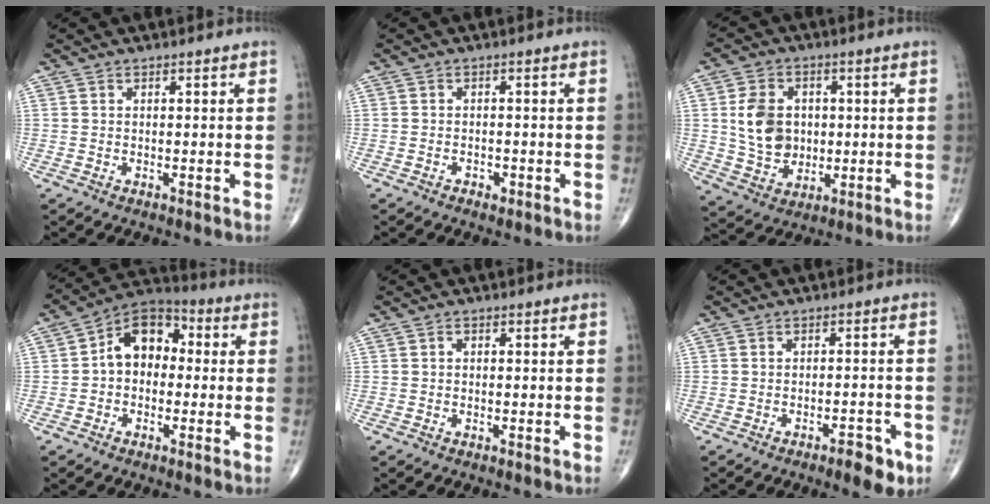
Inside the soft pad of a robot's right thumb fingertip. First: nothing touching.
{"total": 1.4, "force": [-0.8, 0.9, 0.7], "torque": [-0.010, 0.005, -0.012]}
{"total": 10.7, "force": [1.0, 8.5, 6.4], "torque": [-0.089, -0.004, 0.023]}
{"total": 10.7, "force": [0.4, 7.7, 7.5], "torque": [-0.086, 0.036, -0.013]}
{"total": 0.7, "force": [0.0, 0.5, 0.4], "torque": [-0.001, 0.002, -0.003]}
{"total": 5.2, "force": [-2.9, 1.8, 3.9], "torque": [-0.043, 0.011, -0.039]}